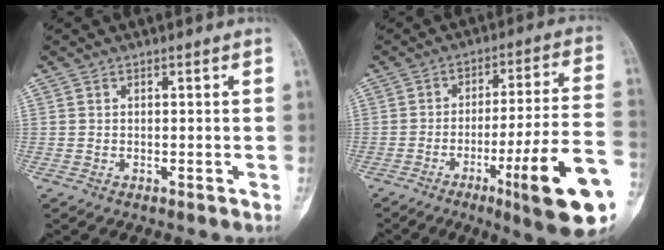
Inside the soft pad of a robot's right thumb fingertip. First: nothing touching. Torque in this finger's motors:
{"motor_torque": [2.64, 1.70, 1.40, -1.37, 0.40]}